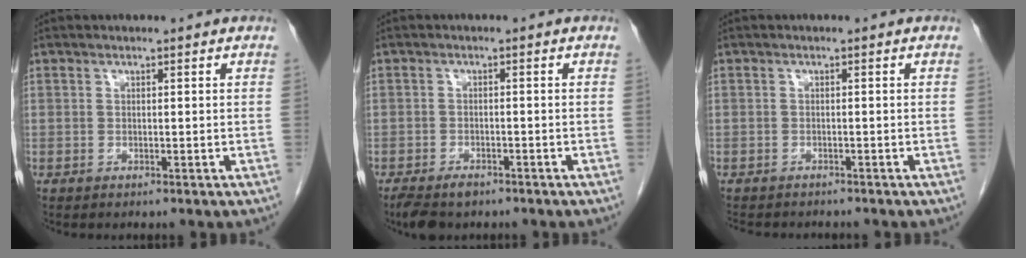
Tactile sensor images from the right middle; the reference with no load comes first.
{"total": 5.0, "force": [-3.8, 2.1, 2.5], "torque": [-0.043, -0.008, -0.061]}
{"total": 6.0, "force": [-5.4, 1.7, 2.0], "torque": [-0.030, -0.004, -0.075]}